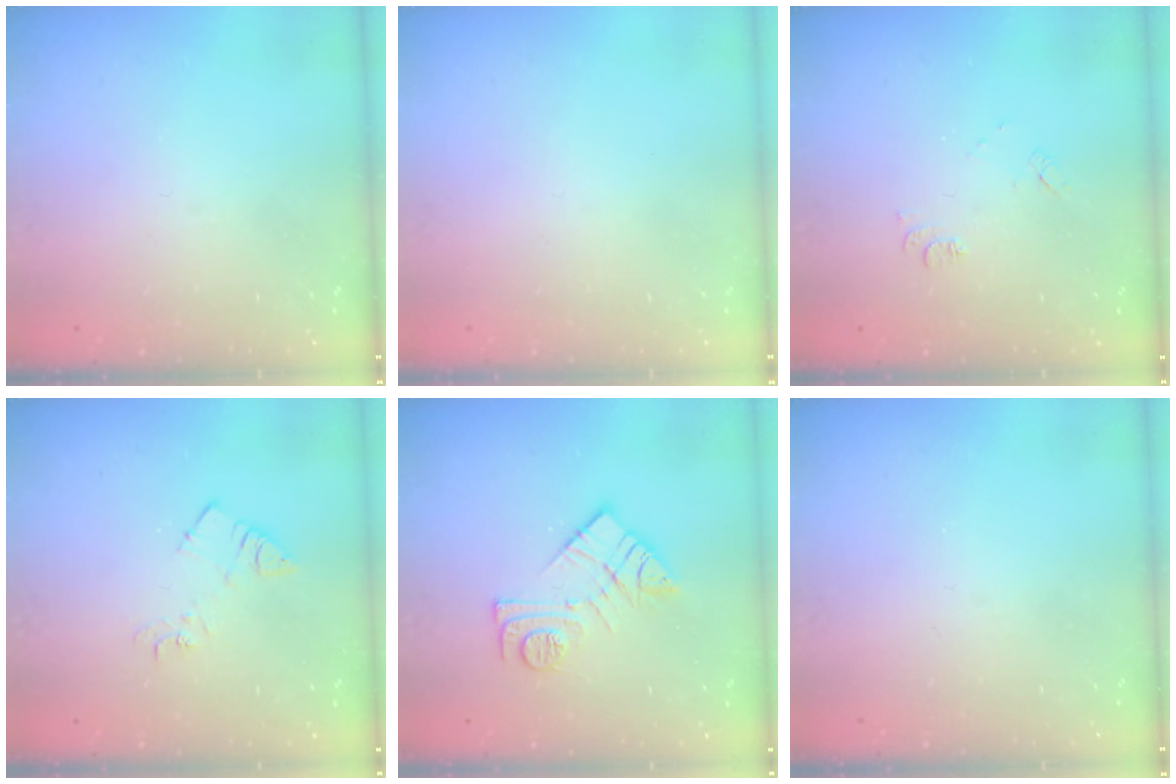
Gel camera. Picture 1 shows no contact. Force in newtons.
{"total": 1.6, "press": 1.5, "slide": 0.1}
{"total": 6.4, "press": 6.4, "slide": 0.7}
{"total": 7.5, "press": 7.5, "slide": 0.7}
{"total": 12.2, "press": 12.1, "slide": 0.7}
{"total": 0.0}